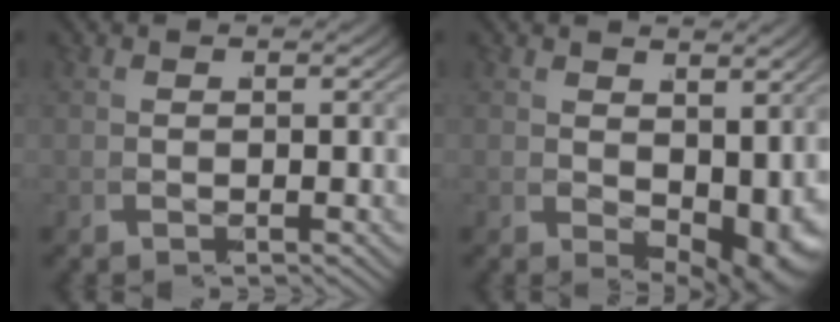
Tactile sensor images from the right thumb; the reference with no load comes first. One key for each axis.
{"total": 3.6, "fx": 0.3, "fy": 1.7, "fz": 3.2, "tx": -0.059, "ty": -0.021, "tz": 0.023}